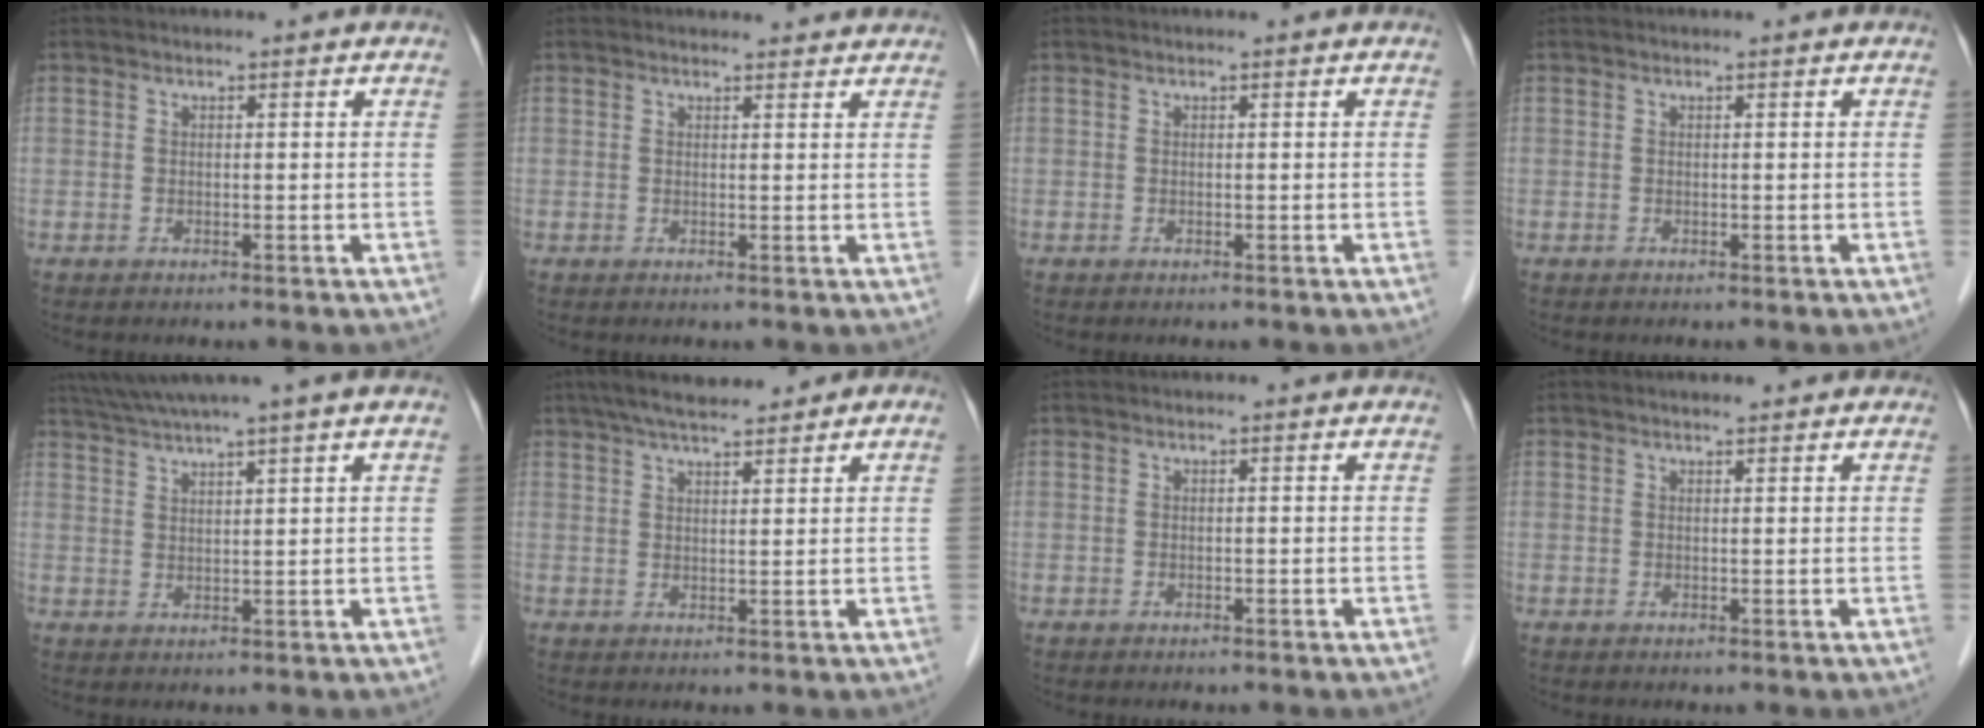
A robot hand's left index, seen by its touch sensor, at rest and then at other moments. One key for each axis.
{"total": 4.0, "fx": 3.9, "fy": 0.8, "fz": 0.4, "tx": -0.008, "ty": 0.008, "tz": 0.039}
{"total": 0.0}
{"total": 0.0}
{"total": 7.3, "fx": 5.9, "fy": -1.5, "fz": 4.0, "tx": -0.070, "ty": 0.024, "tz": 0.100}
{"total": 7.4, "fx": 5.9, "fy": 1.5, "fz": 4.2, "tx": -0.066, "ty": 0.023, "tz": 0.097}
{"total": 0.0}
{"total": 1.9, "fx": 1.6, "fy": 0.4, "fz": 0.9, "tx": -0.015, "ty": 0.013, "tz": 0.024}